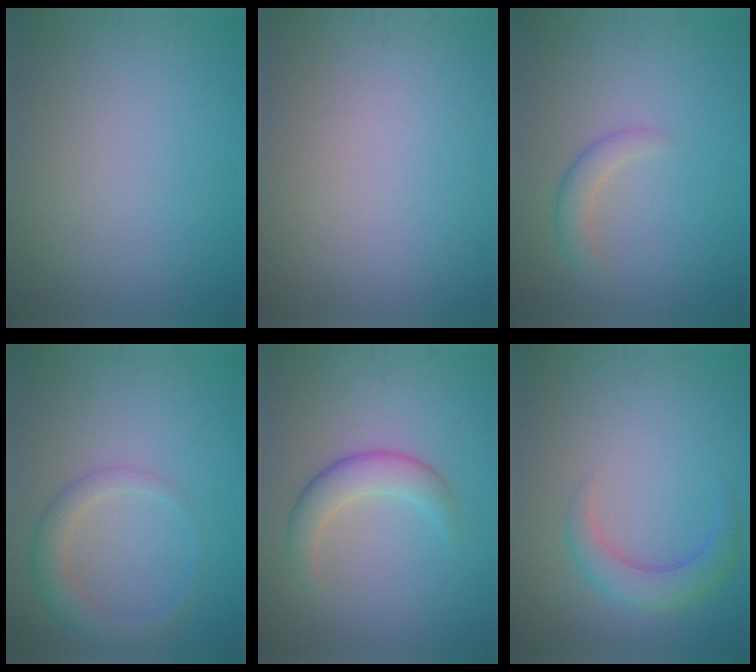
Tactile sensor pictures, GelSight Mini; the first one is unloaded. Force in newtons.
{"total": 0.0}
{"total": 1.7, "press": 1.7, "slide": 0.1}
{"total": 2.8, "press": 2.8, "slide": 0.2}
{"total": 3.2, "press": 3.2, "slide": 0.0}
{"total": 3.1, "press": 3.1, "slide": 0.1}